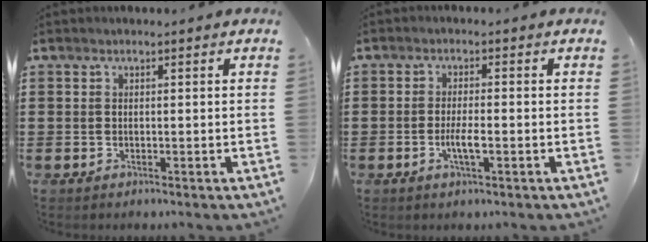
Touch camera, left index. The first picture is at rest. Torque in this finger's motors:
{"motor_torque": [0.07, 0.05, 0.20, 0.07]}